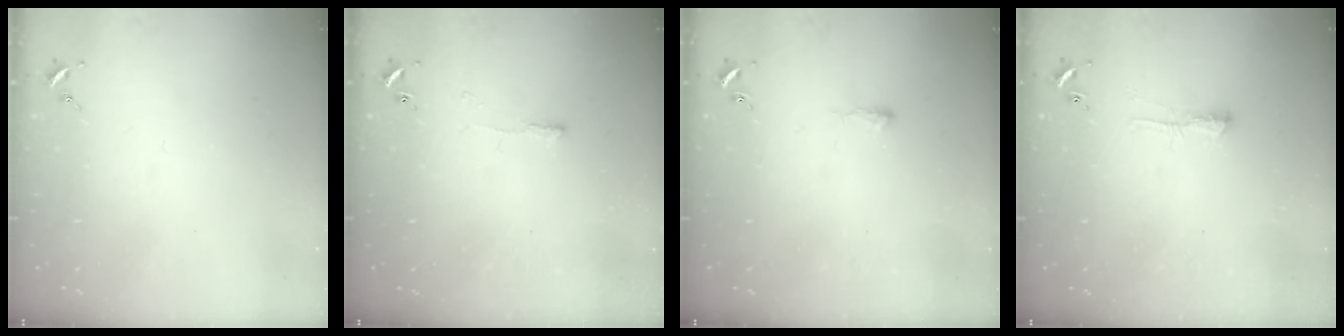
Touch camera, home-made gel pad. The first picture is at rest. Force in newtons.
{"total": 3.2, "press": 3.1, "slide": 0.6}
{"total": 3.5, "press": 3.4, "slide": 0.6}
{"total": 3.9, "press": 3.8, "slide": 0.6}